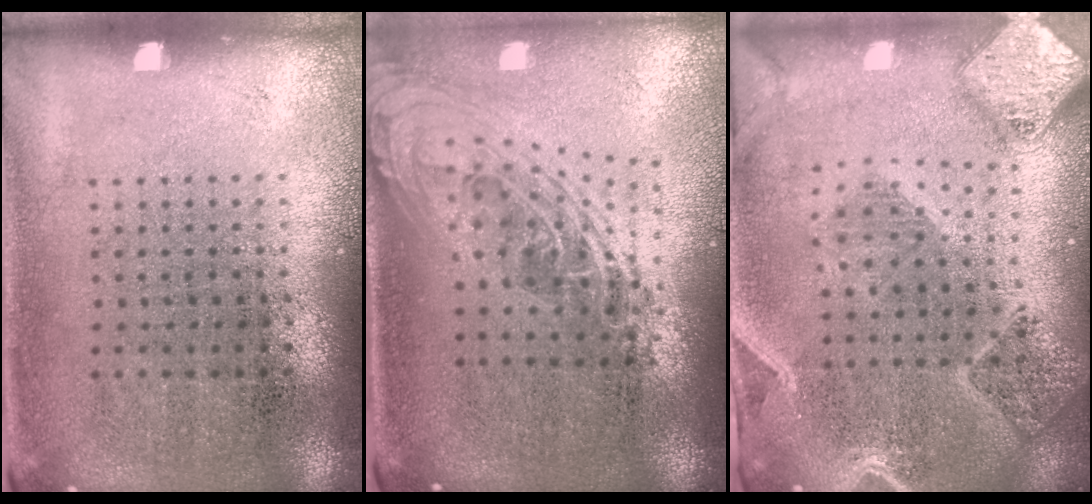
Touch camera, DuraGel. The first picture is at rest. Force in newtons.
{"total": 2.2, "press": 1.6, "slide": 1.4}
{"total": 2.9, "press": 2.5, "slide": 1.4}